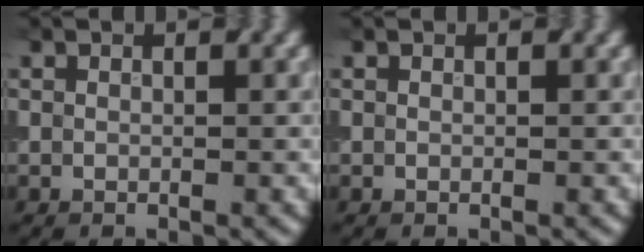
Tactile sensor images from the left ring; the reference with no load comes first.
{"total": 0.0}